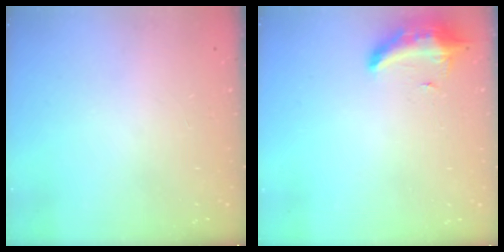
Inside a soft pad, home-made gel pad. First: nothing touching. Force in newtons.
{"total": 12.2, "press": 9.7, "slide": 7.4}